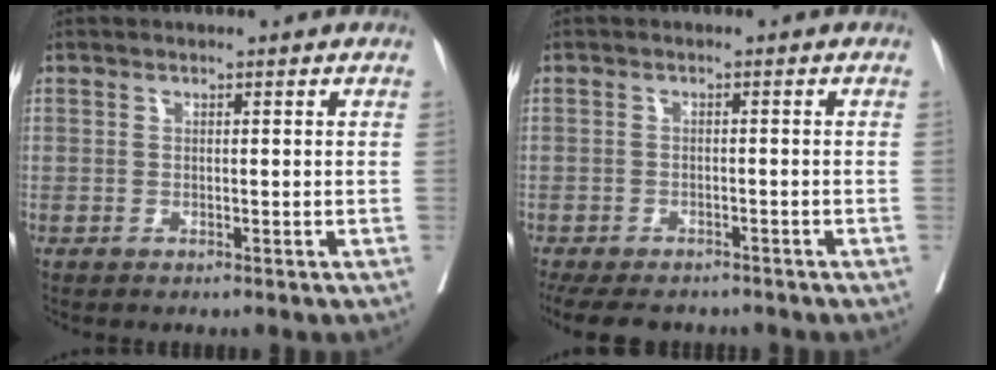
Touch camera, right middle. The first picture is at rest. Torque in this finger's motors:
{"motor_torque": [0.67, -0.67, 0.25, 0.02]}